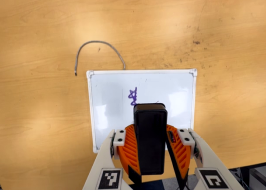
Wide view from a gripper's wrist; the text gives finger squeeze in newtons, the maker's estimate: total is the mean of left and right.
{"total": 9.1, "left": 9.2, "right": 9.1}